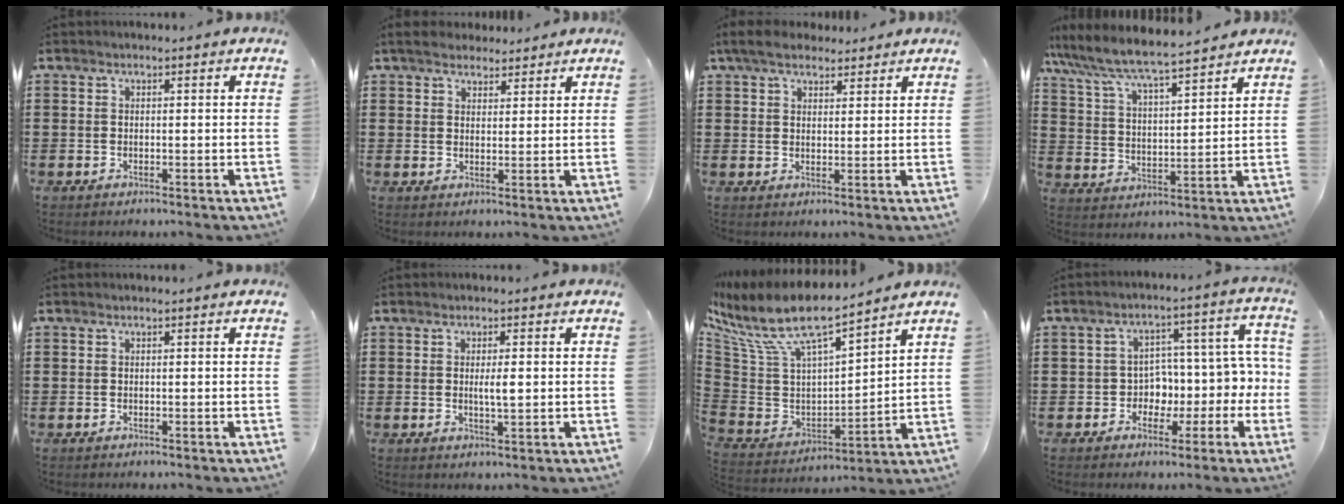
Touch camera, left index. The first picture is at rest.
{"total": 3.5, "force": [3.1, 1.5, 0.7], "torque": [-0.024, 0.003, 0.059]}
{"total": 4.7, "force": [3.7, 2.0, 2.0], "torque": [-0.050, 0.001, 0.070]}
{"total": 6.3, "force": [5.8, 0.4, 2.3], "torque": [-0.070, -0.037, 0.095]}
{"total": 0.0}
{"total": 2.6, "force": [0.3, 0.4, 2.6], "torque": [-0.048, -0.003, 0.003]}
{"total": 11.6, "force": [8.2, 3.2, 7.6], "torque": [-0.187, -0.056, 0.139]}
{"total": 5.0, "force": [-0.1, 4.8, 1.3], "torque": [-0.048, -0.027, -0.005]}